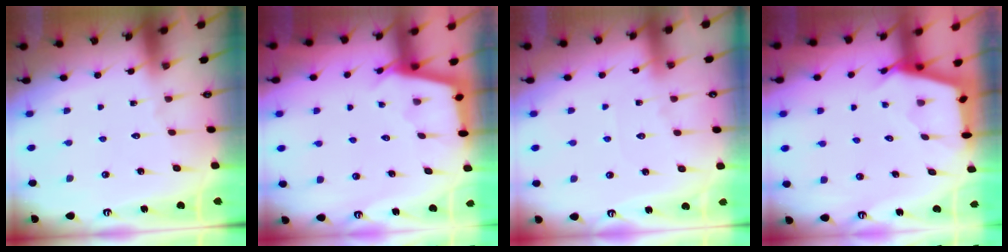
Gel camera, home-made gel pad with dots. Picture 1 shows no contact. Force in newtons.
{"total": 2.8, "press": 2.7, "slide": 0.3}
{"total": 3.5, "press": 3.5, "slide": 0.5}
{"total": 2.6, "press": 2.6, "slide": 0.3}